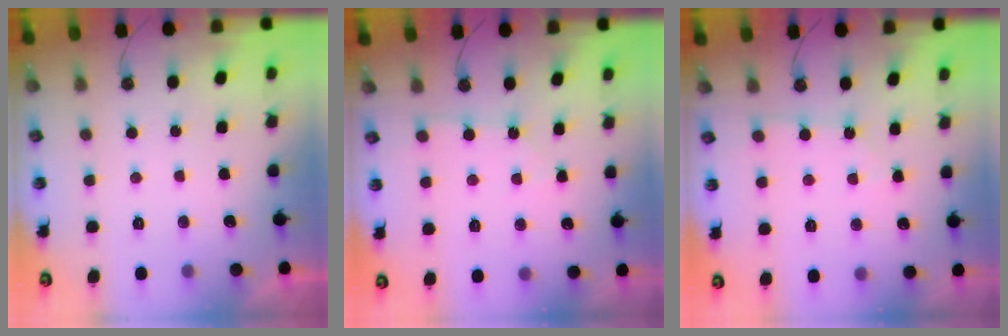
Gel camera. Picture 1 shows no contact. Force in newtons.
{"total": 4.1, "press": 4.1, "slide": 0.5}
{"total": 4.1, "press": 4.1, "slide": 0.5}